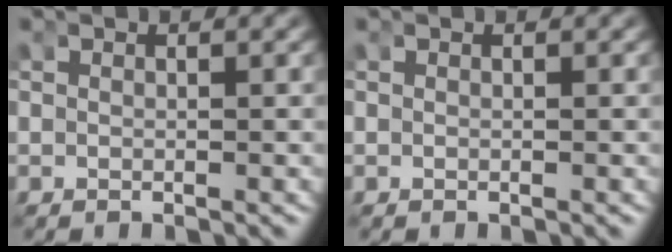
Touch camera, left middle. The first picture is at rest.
{"total": 0.0}